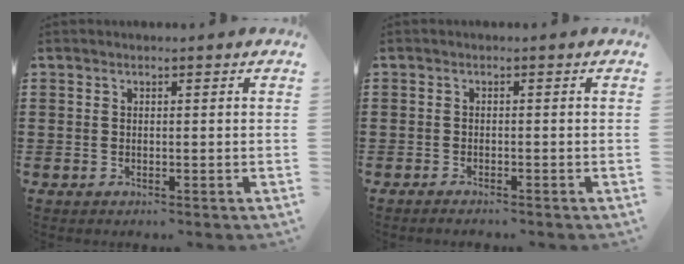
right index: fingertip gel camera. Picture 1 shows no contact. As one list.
[{"total": 1.0, "force": [-1.0, -0.1, 0.1], "torque": [-0.005, -0.004, -0.019]}]